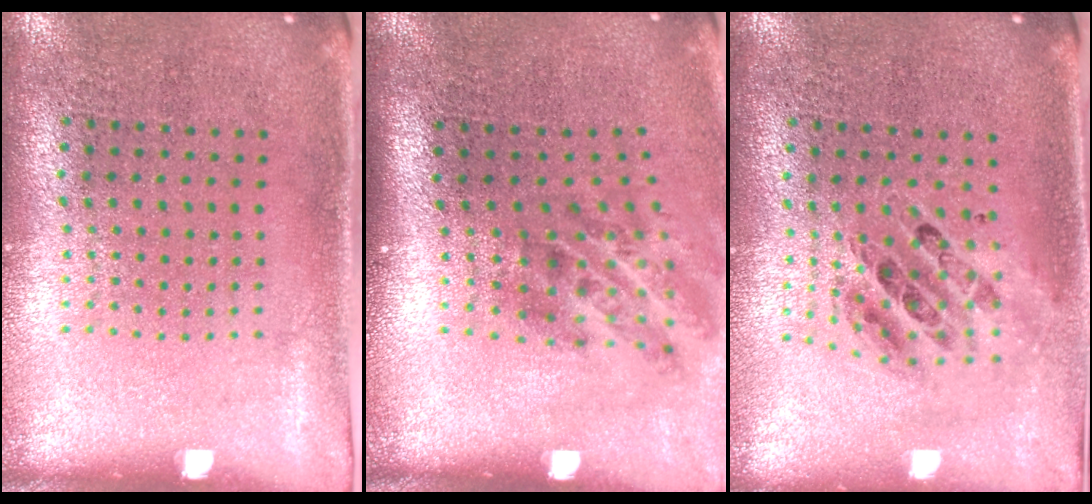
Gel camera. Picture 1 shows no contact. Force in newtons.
{"total": 2.0, "press": 1.3, "slide": 1.5}
{"total": 0.7, "press": 0.7, "slide": 0.0}